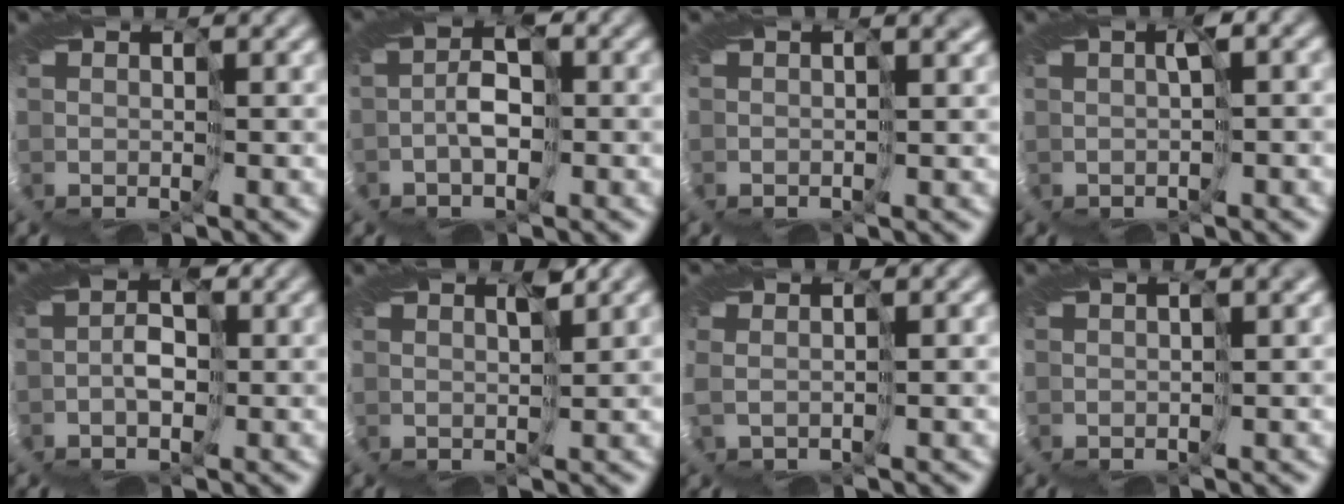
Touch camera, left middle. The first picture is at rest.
{"total": 3.1, "force": [-1.0, 1.6, 2.4], "torque": [-0.062, 0.005, -0.023]}
{"total": 1.0, "force": [0.6, 0.4, 0.7], "torque": [-0.004, 0.008, 0.007]}
{"total": 1.9, "force": [0.1, 0.6, 1.8], "torque": [-0.019, 0.007, 0.002]}
{"total": 2.5, "force": [-0.8, 1.7, 1.6], "torque": [-0.030, 0.001, -0.013]}
{"total": 1.2, "force": [1.2, -0.2, 0.3], "torque": [-0.009, 0.007, 0.011]}
{"total": 0.8, "force": [-0.2, 0.3, 0.7], "torque": [-0.011, 0.001, 0.000]}
{"total": 1.2, "force": [0.4, 0.4, 1.0], "torque": [-0.005, 0.010, 0.004]}